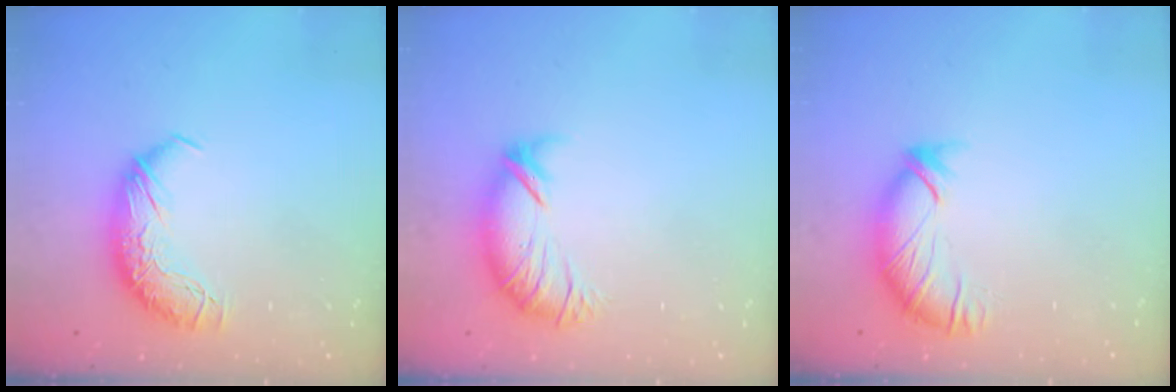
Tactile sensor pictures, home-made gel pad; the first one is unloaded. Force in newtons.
{"total": 2.6, "press": 1.5, "slide": 2.1}
{"total": 3.1, "press": 3.0, "slide": 0.8}